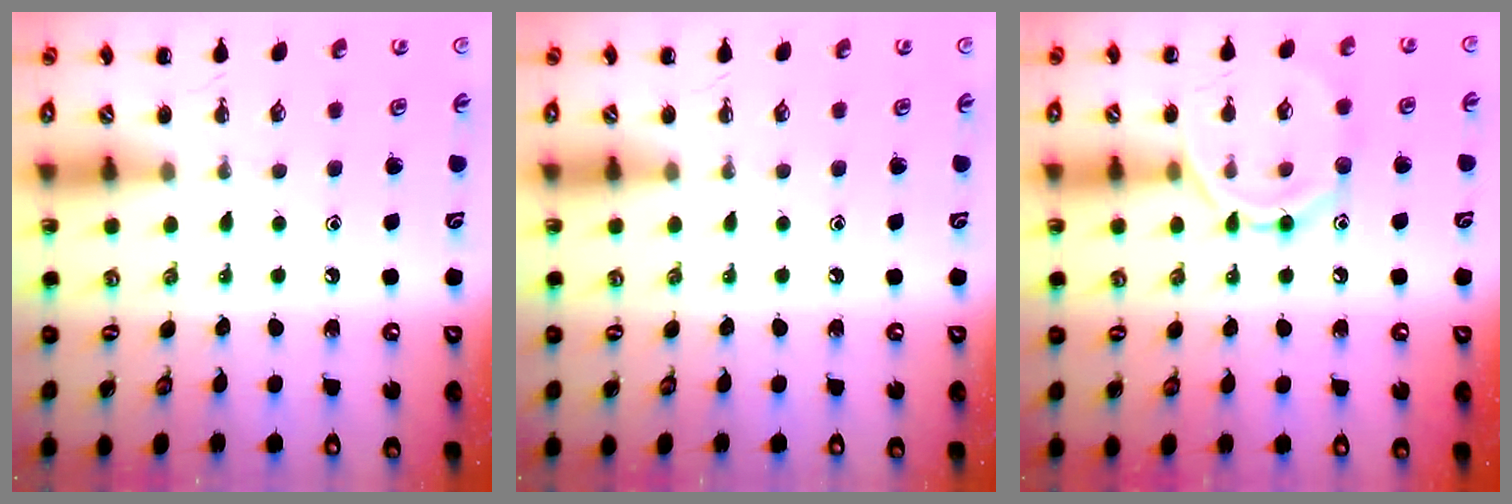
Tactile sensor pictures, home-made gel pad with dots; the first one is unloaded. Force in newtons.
{"total": 0.0}
{"total": 10.6, "press": 10.6, "slide": 0.5}